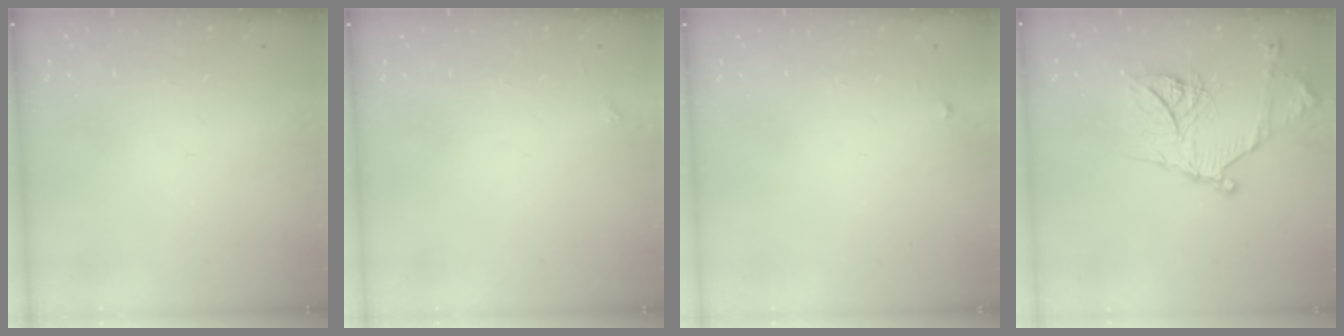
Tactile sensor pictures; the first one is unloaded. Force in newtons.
{"total": 2.0, "press": 2.0, "slide": 0.3}
{"total": 3.2, "press": 3.2, "slide": 0.5}
{"total": 18.9, "press": 18.8, "slide": 1.9}